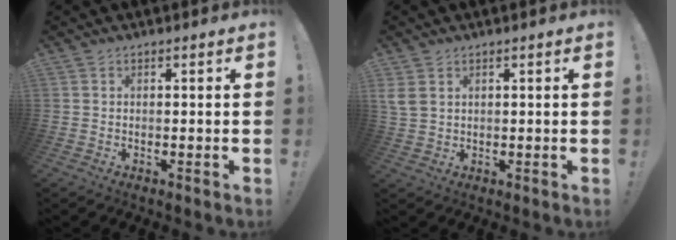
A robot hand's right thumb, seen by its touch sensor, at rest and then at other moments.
{"total": 4.2, "force": [2.0, 2.7, 2.5], "torque": [-0.049, -0.006, 0.040]}